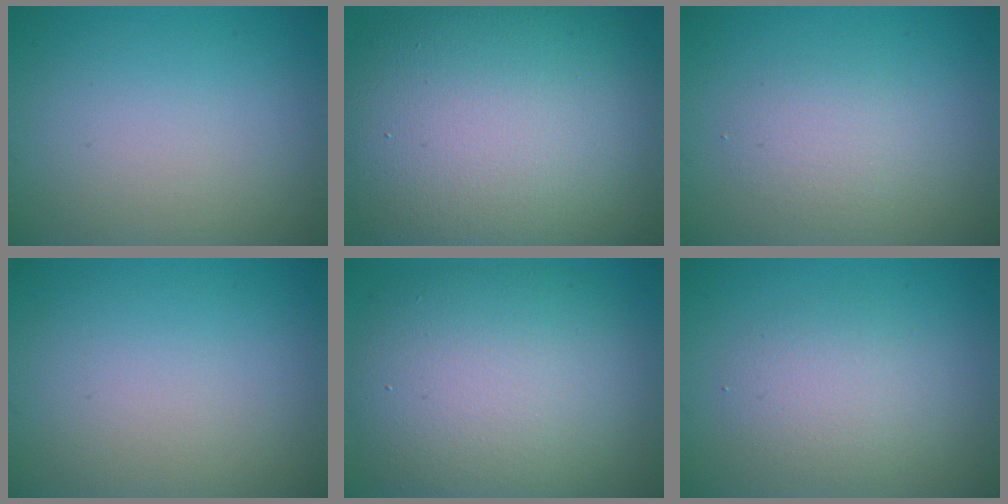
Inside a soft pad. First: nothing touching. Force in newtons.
{"total": 15.8, "press": 15.8, "slide": 1.0}
{"total": 1.9, "press": 1.9, "slide": 0.1}
{"total": 0.0}
{"total": 10.4, "press": 10.3, "slide": 0.9}
{"total": 2.7, "press": 2.7, "slide": 0.2}